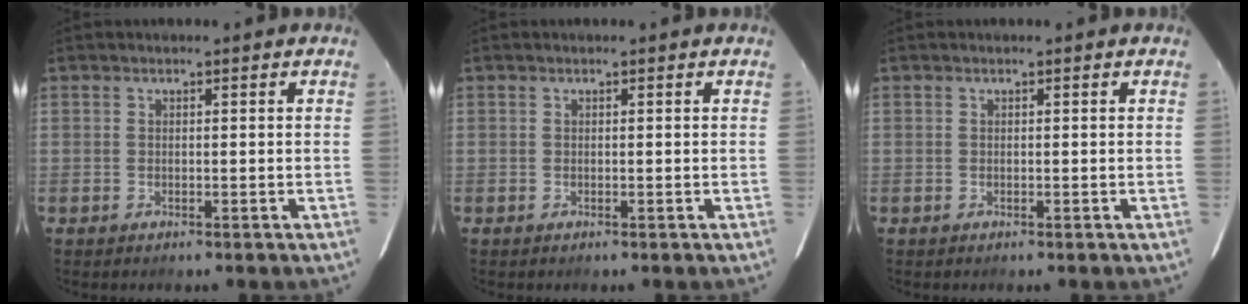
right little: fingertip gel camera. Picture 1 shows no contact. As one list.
[{"total": 0.0}, {"total": 0.0}]